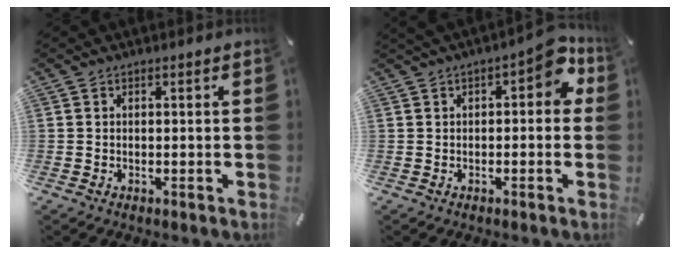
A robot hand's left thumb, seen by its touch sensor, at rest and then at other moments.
{"total": 6.8, "force": [1.5, 3.7, 5.6], "torque": [-0.073, -0.002, 0.021]}